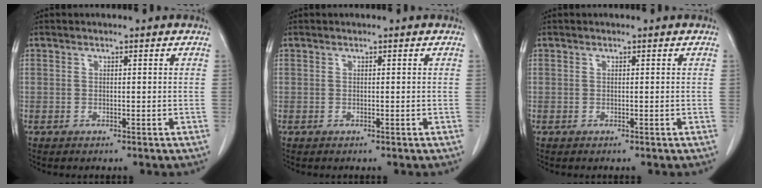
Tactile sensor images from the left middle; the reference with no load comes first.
{"total": 0.0}
{"total": 0.0}